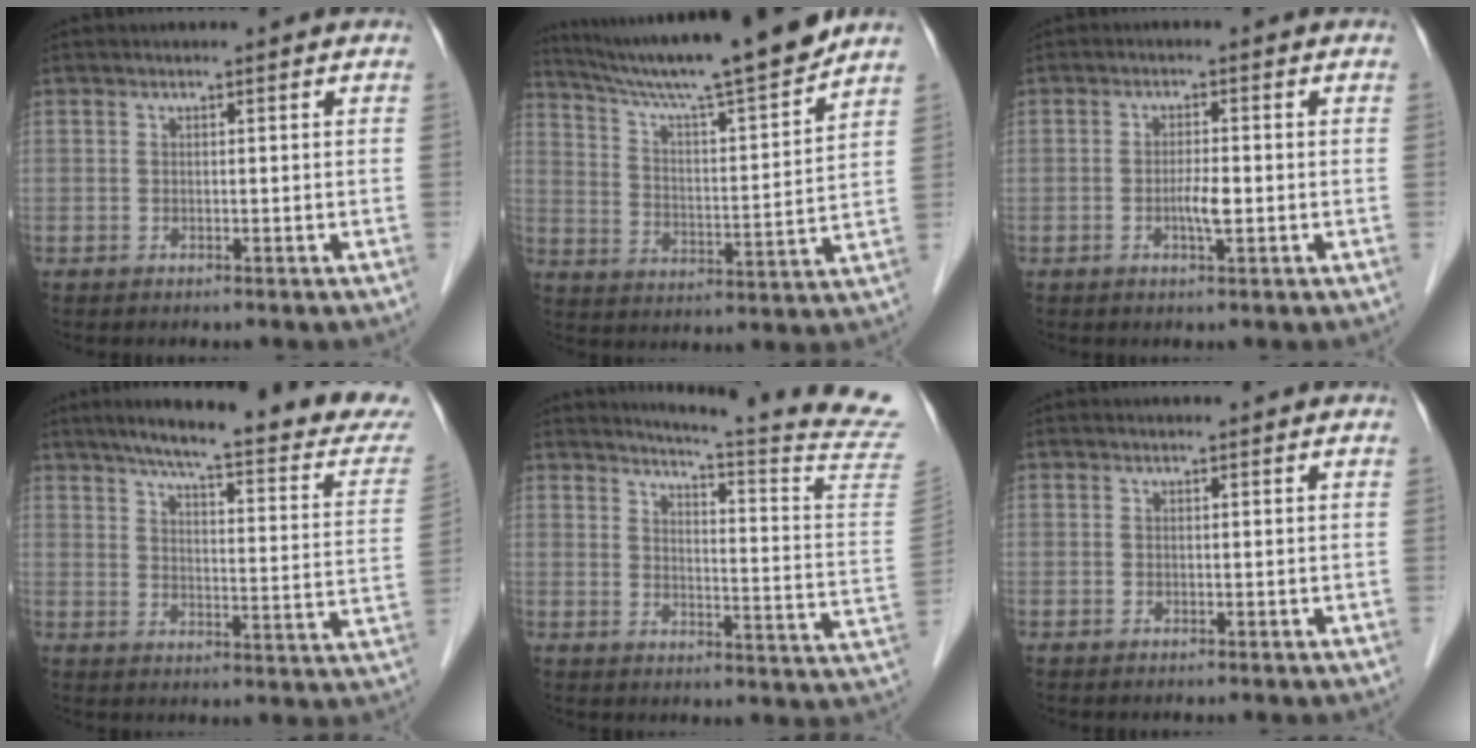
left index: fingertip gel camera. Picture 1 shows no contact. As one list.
[{"total": 18.8, "force": [16.5, -0.8, 9.1], "torque": [-0.154, -0.010, 0.258]}, {"total": 2.5, "force": [-0.6, 0.3, 2.4], "torque": [-0.048, -0.001, -0.010]}, {"total": 23.3, "force": [20.1, 1.6, 11.7], "torque": [-0.155, -0.044, 0.246]}, {"total": 19.2, "force": [18.1, -2.4, 5.9], "torque": [-0.096, -0.146, 0.202]}, {"total": 2.6, "force": [2.5, 0.2, 0.6], "torque": [-0.012, 0.013, 0.026]}]